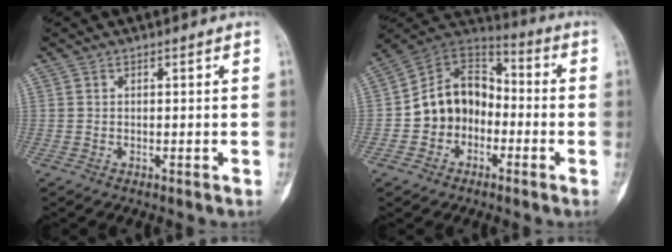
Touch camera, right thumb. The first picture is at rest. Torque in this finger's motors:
{"motor_torque": [0.18, 0.19, 0.93, -0.28, 0.07]}